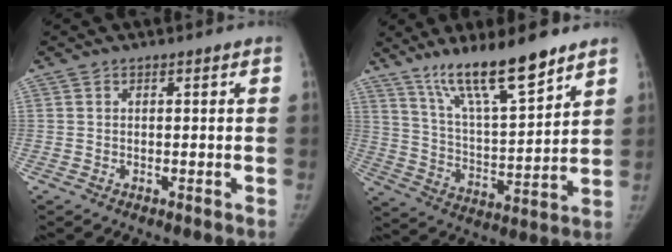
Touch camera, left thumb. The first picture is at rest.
{"total": 16.3, "force": [11.9, 3.2, 10.7], "torque": [-0.169, -0.070, 0.218]}